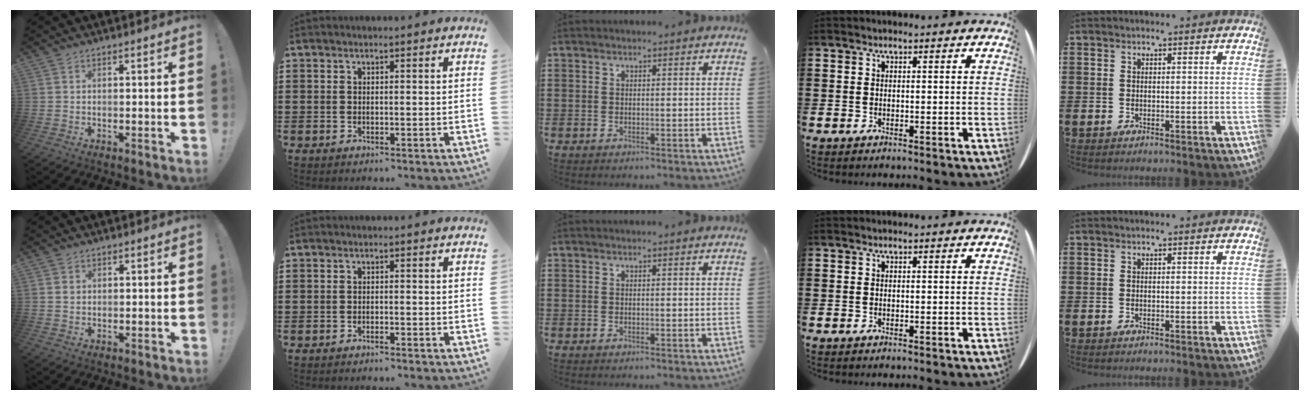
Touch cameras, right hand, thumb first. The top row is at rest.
{"thumb": {"total": 1.1, "force": [0.5, 1.0, 0.2], "torque": [0.004, 0.000, 0.008]}, "index": {"total": 1.1, "force": [-1.1, -0.1, 0.0], "torque": [-0.002, 0.000, -0.022]}}